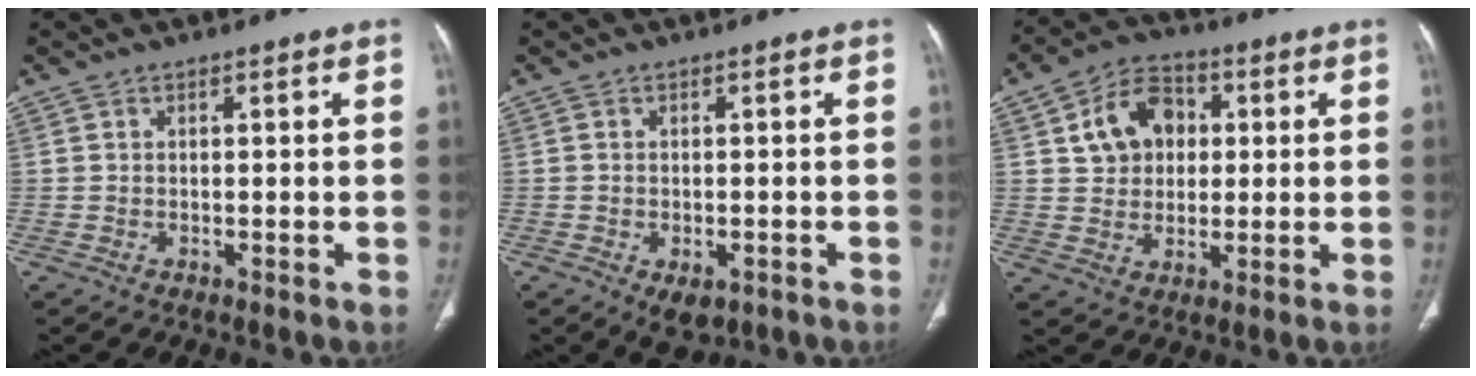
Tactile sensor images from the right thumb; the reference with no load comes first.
{"total": 4.5, "force": [-2.2, 2.6, 2.9], "torque": [-0.039, 0.006, -0.023]}
{"total": 10.6, "force": [2.5, 8.3, 6.1], "torque": [-0.074, 0.006, 0.039]}